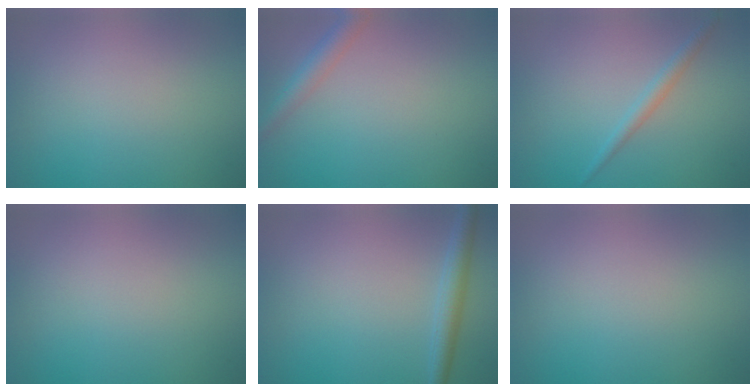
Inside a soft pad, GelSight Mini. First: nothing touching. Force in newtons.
{"total": 2.3, "press": 2.3, "slide": 0.1}
{"total": 1.5, "press": 1.5, "slide": 0.0}
{"total": 0.0}
{"total": 2.3, "press": 2.3, "slide": 0.1}
{"total": 0.0}